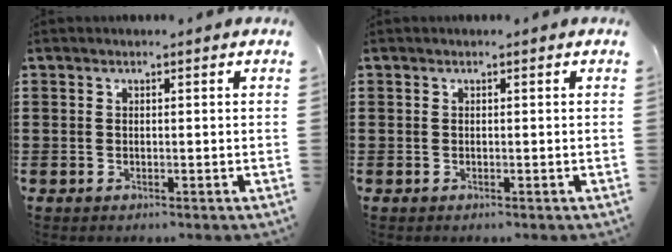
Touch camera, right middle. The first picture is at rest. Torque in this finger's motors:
{"motor_torque": [-0.41, -0.22, 0.00, -0.01]}